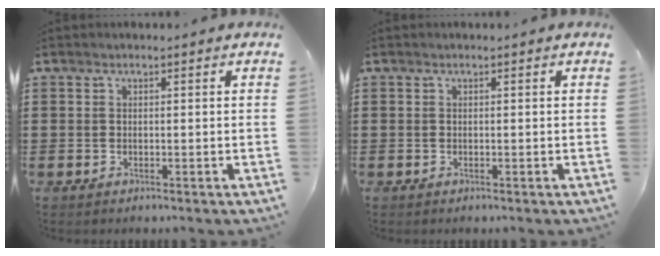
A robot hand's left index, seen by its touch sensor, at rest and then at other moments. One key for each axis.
{"total": 0.0}